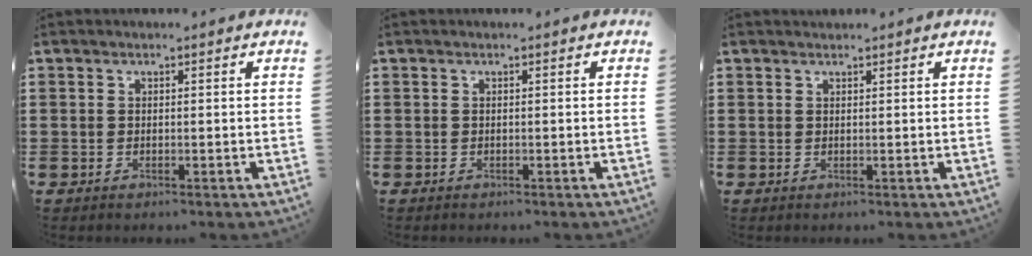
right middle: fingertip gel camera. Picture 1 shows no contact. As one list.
[{"total": 0.0}, {"total": 0.6, "force": [0.6, 0.0, -0.1], "torque": [0.000, -0.001, 0.011]}]